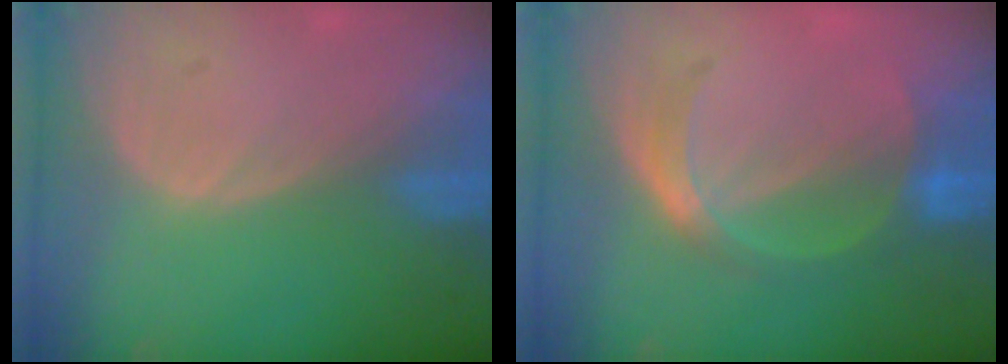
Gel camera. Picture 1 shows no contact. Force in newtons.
{"total": 5.3, "press": 5.2, "slide": 1.2}